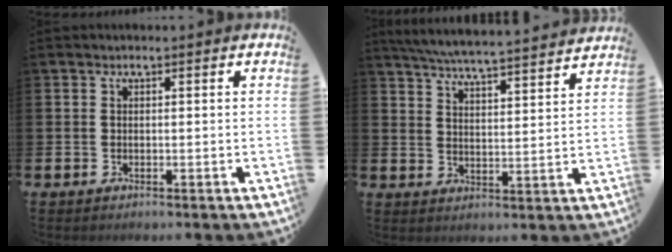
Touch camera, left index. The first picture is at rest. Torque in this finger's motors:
{"motor_torque": [0.60, -1.06, 0.35, 0.12]}